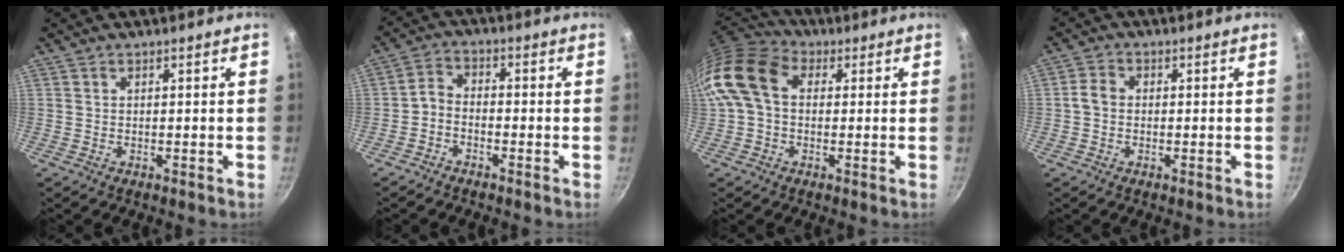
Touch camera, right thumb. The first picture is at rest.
{"total": 3.4, "force": [-2.1, 2.0, 1.7], "torque": [-0.038, 0.030, -0.051]}
{"total": 12.9, "force": [1.6, 9.3, 8.8], "torque": [-0.154, 0.026, 0.009]}
{"total": 2.9, "force": [-0.3, 2.3, 1.7], "torque": [-0.034, 0.011, -0.012]}